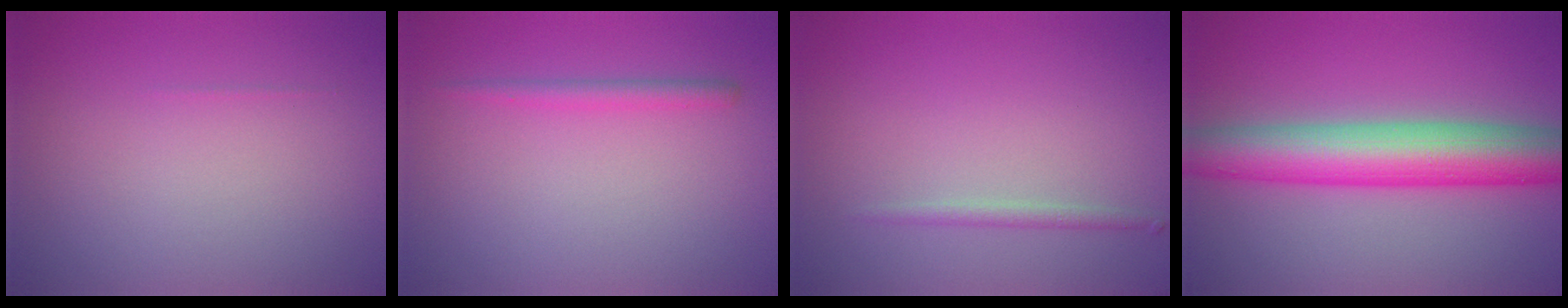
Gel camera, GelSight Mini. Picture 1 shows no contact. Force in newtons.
{"total": 1.4, "press": 1.4, "slide": 0.1}
{"total": 1.1, "press": 1.1, "slide": 0.0}
{"total": 8.9, "press": 8.9, "slide": 0.3}